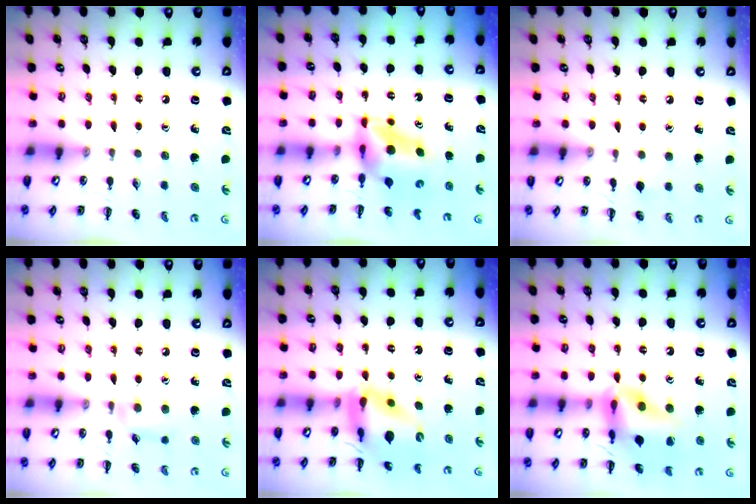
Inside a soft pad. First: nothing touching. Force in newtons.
{"total": 4.6, "press": 4.5, "slide": 1.1}
{"total": 5.1, "press": 4.8, "slide": 1.6}
{"total": 7.3, "press": 7.0, "slide": 2.0}
{"total": 10.5, "press": 10.0, "slide": 3.1}
{"total": 15.9, "press": 15.8, "slide": 1.7}